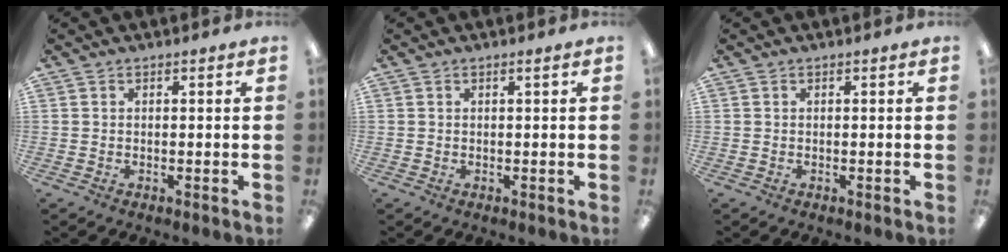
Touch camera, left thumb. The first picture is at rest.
{"total": 0.5, "force": [0.3, 0.0, 0.4], "torque": [-0.008, 0.001, 0.006]}
{"total": 0.0}